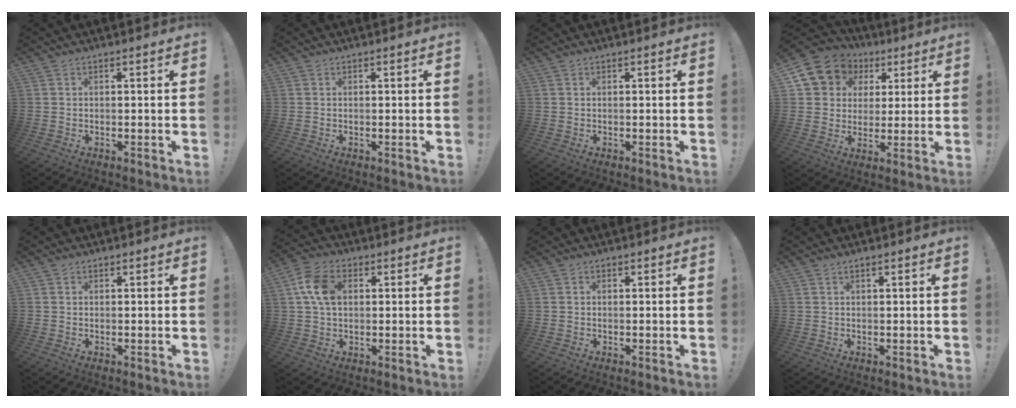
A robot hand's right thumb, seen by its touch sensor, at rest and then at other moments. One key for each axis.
{"total": 0.0}
{"total": 0.0}
{"total": 11.5, "fx": 4.9, "fy": 9.7, "fz": 3.6, "tx": -0.067, "ty": -0.025, "tz": 0.106}
{"total": 0.6, "fx": 0.3, "fy": 0.5, "fz": -0.1, "tx": 0.002, "ty": -0.001, "tz": 0.006}
{"total": 9.7, "fx": 2.0, "fy": 6.6, "fz": 6.8, "tx": -0.131, "ty": 0.012, "tz": 0.041}
{"total": 0.6, "fx": 0.1, "fy": 0.6, "fz": 0.2, "tx": -0.002, "ty": 0.002, "tz": 0.001}
{"total": 0.9, "fx": 0.6, "fy": 0.1, "fz": 0.7, "tx": -0.022, "ty": 0.005, "tz": 0.013}